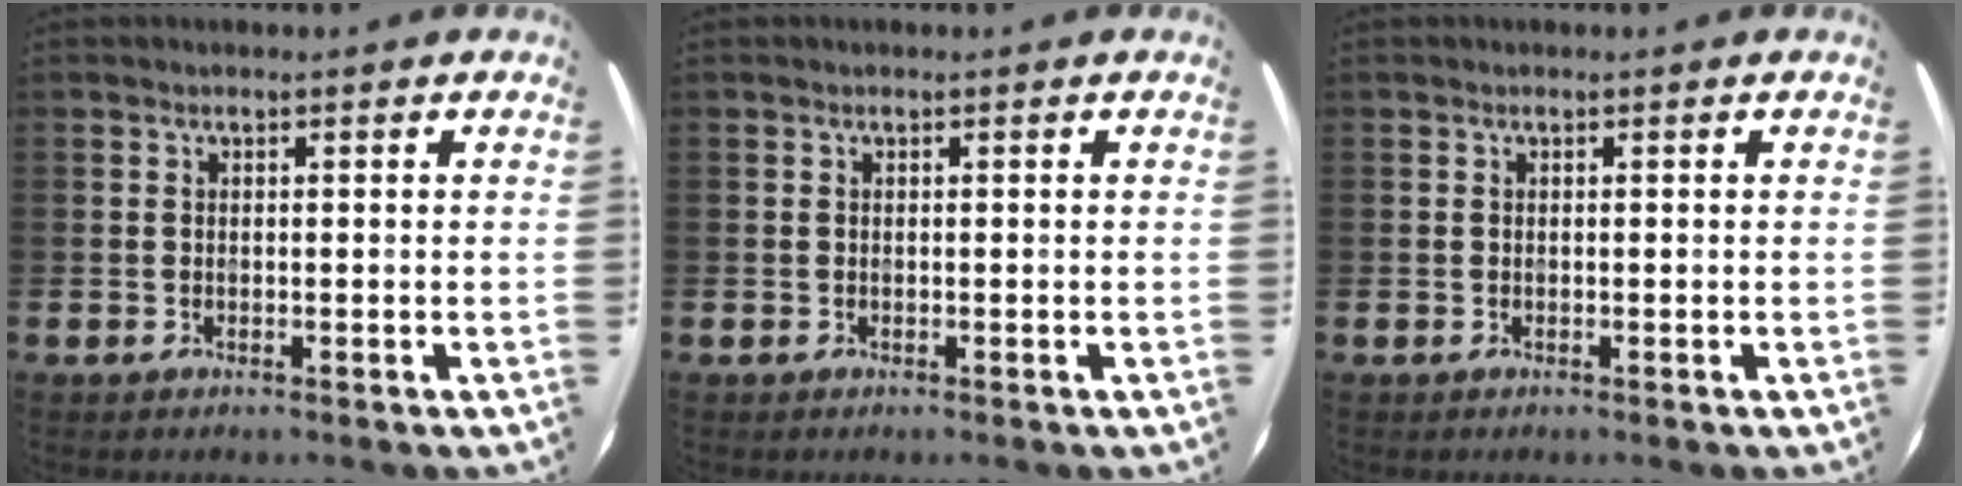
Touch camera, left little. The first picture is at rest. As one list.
[{"total": 0.0}, {"total": 0.0}]